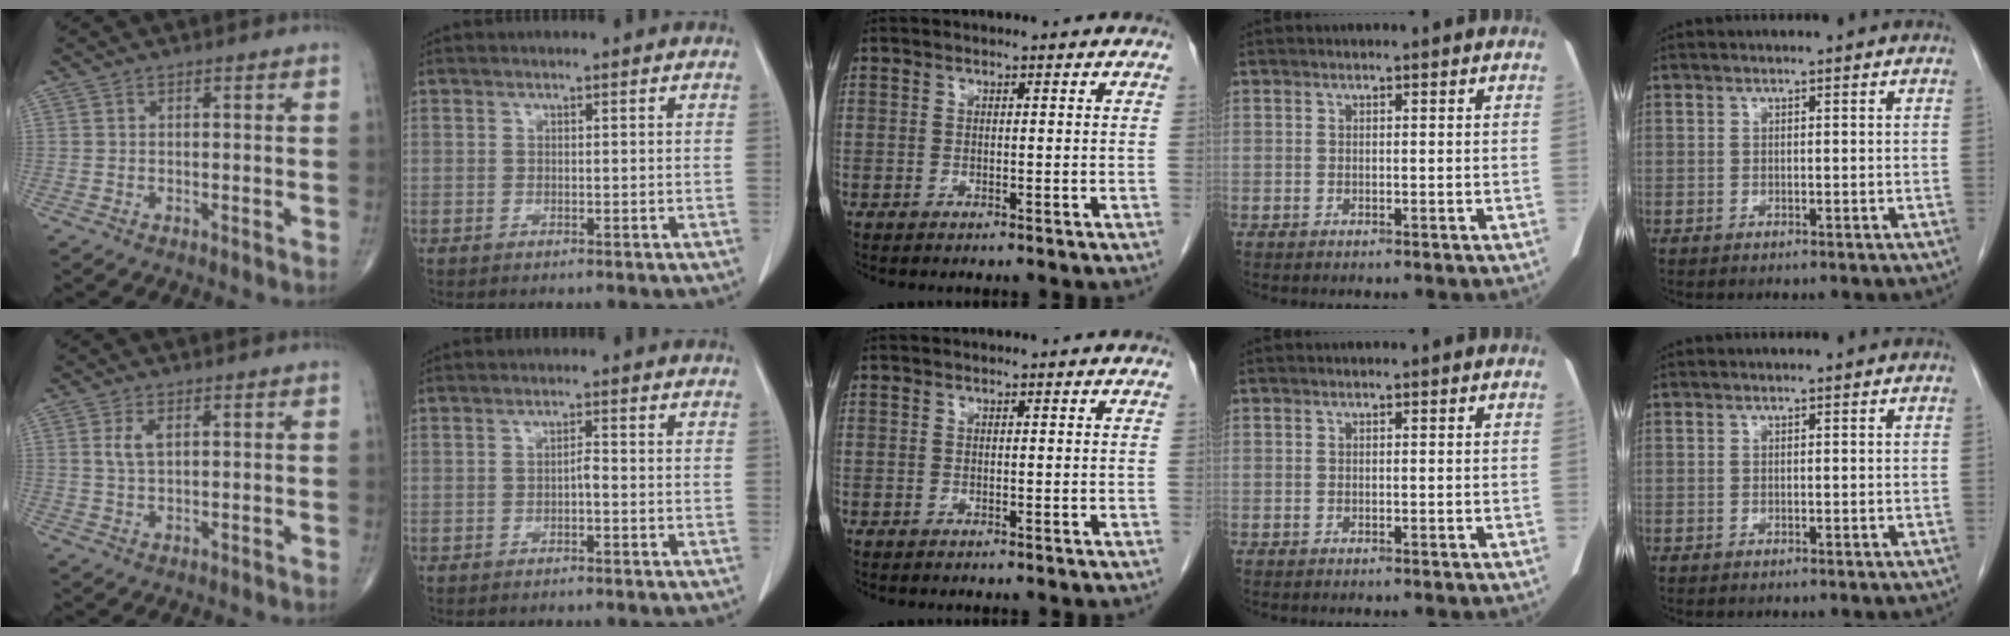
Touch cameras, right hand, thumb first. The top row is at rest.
{"thumb": {"total": 3.1, "force": [1.0, 1.5, 2.6], "torque": [-0.054, 0.000, 0.023]}, "index": {"total": 1.2, "force": [-0.5, 0.2, 1.1], "torque": [-0.017, 0.003, -0.010]}}